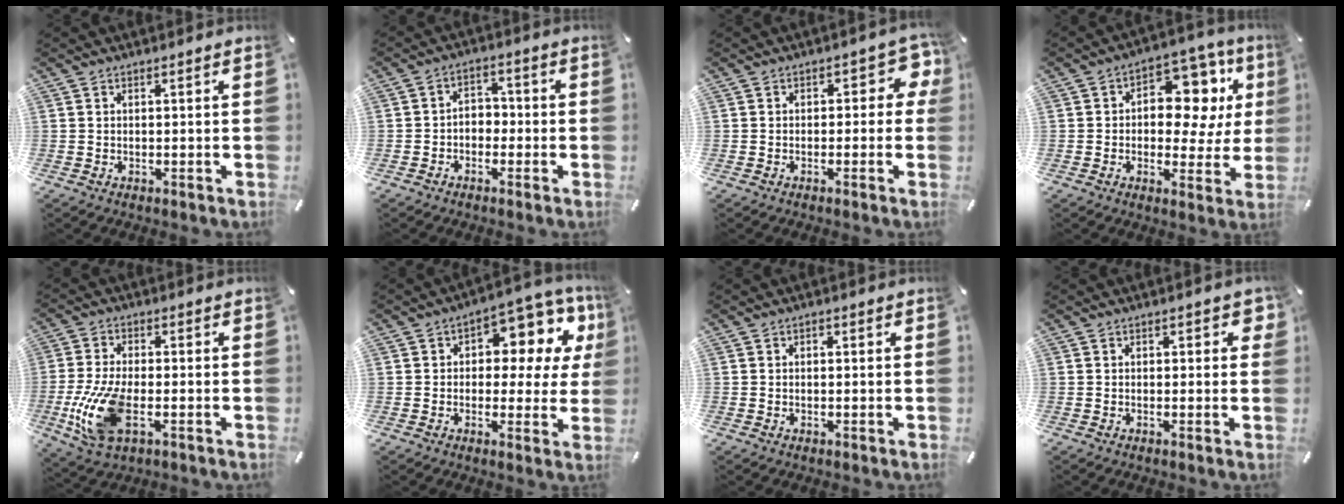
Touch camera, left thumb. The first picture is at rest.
{"total": 3.8, "force": [-1.8, 2.9, 1.7], "torque": [-0.031, 0.017, -0.036]}
{"total": 5.6, "force": [0.5, 3.4, 4.4], "torque": [-0.052, 0.006, 0.004]}
{"total": 14.0, "force": [4.1, 9.4, 9.5], "torque": [-0.112, -0.033, 0.073]}
{"total": 13.0, "force": [-3.2, 6.3, 10.9], "torque": [-0.247, -0.015, -0.056]}
{"total": 11.0, "force": [4.2, 6.7, 7.6], "torque": [-0.093, -0.038, 0.073]}
{"total": 0.7, "force": [-0.1, 0.6, 0.3], "torque": [-0.007, 0.003, -0.002]}
{"total": 1.9, "force": [0.0, 1.2, 1.4], "torque": [-0.011, 0.002, -0.004]}